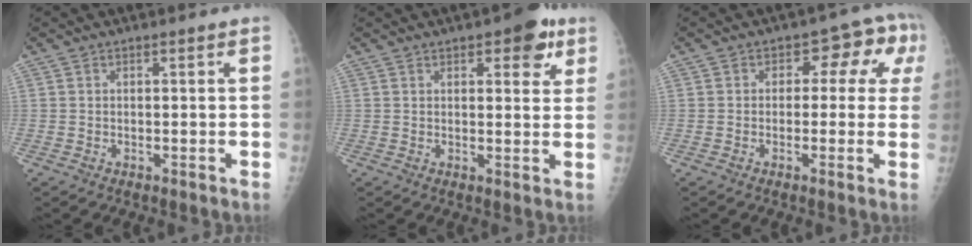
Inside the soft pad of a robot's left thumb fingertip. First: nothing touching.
{"total": 6.8, "force": [3.5, 3.0, 5.0], "torque": [-0.036, -0.010, 0.035]}
{"total": 7.9, "force": [1.0, 5.2, 5.8], "torque": [-0.023, 0.030, 0.001]}